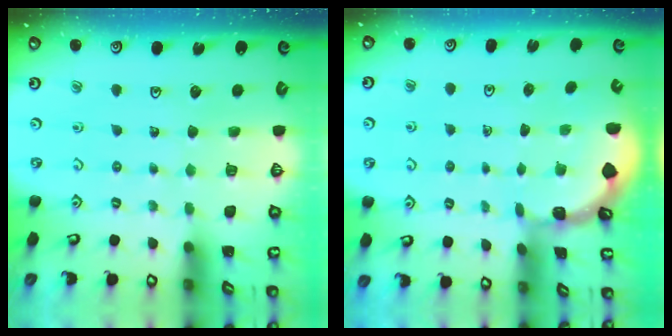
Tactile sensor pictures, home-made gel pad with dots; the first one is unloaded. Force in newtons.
{"total": 0.7, "press": 0.7, "slide": 0.1}